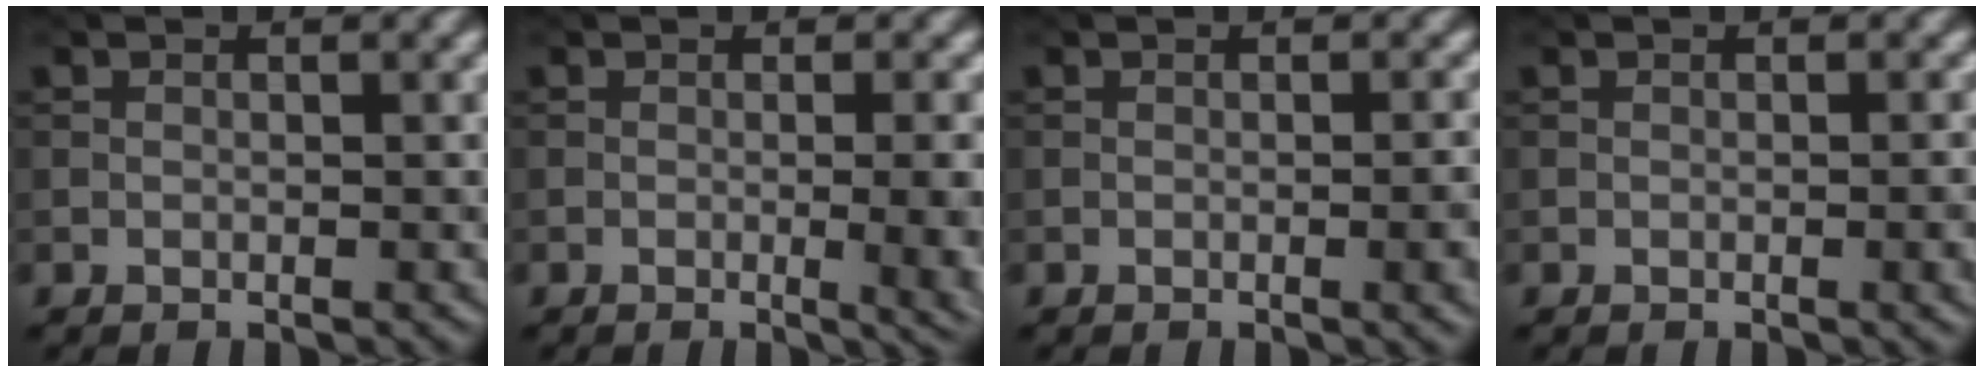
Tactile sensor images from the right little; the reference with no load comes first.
{"total": 7.4, "force": [-0.7, 3.4, 6.6], "torque": [-0.040, -0.005, -0.003]}
{"total": 3.1, "force": [-0.5, 1.0, 2.9], "torque": [-0.031, -0.002, -0.005]}
{"total": 2.1, "force": [-0.3, 0.6, 2.0], "torque": [-0.020, -0.002, -0.004]}